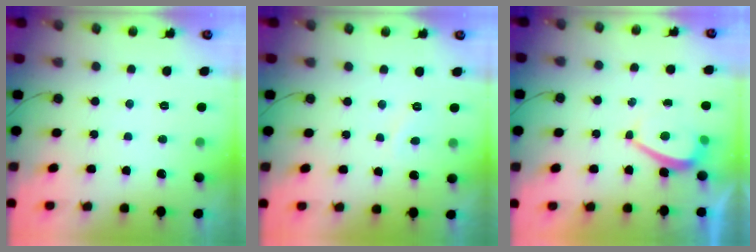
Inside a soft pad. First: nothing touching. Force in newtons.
{"total": 1.5, "press": 1.4, "slide": 0.6}
{"total": 2.0, "press": 1.9, "slide": 0.6}